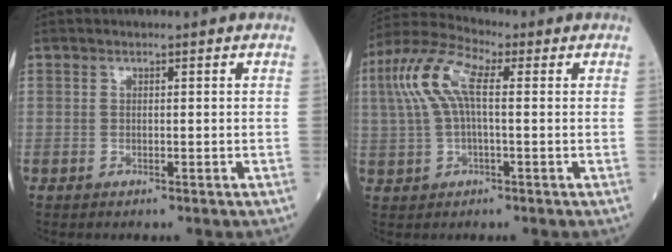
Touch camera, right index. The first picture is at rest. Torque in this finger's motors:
{"motor_torque": [1.52, 0.62, 0.33, 0.21]}